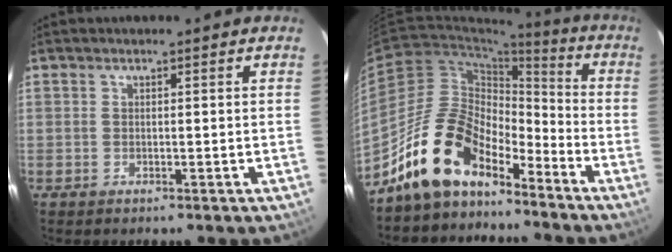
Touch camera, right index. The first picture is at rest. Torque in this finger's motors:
{"motor_torque": [1.13, -1.00, 1.05, 0.21]}